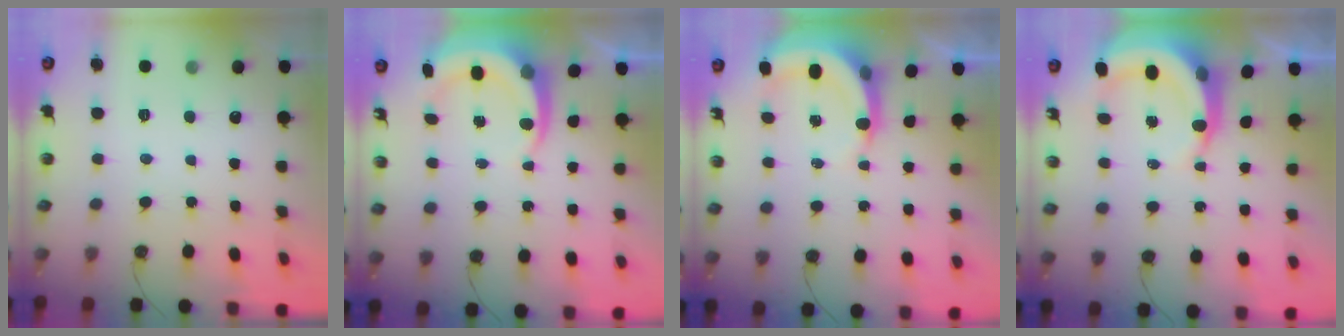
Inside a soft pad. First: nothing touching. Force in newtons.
{"total": 7.6, "press": 7.5, "slide": 1.4}
{"total": 5.5, "press": 5.5, "slide": 0.9}
{"total": 7.5, "press": 7.4, "slide": 1.0}